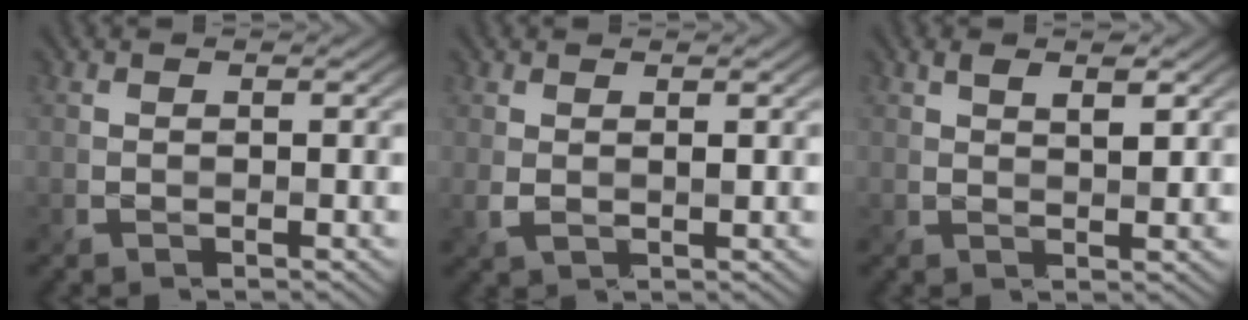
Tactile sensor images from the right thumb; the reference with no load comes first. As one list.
[{"total": 1.1, "force": [0.5, 0.3, 0.9], "torque": [-0.018, -0.004, 0.011]}, {"total": 2.5, "force": [1.3, 0.9, 2.0], "torque": [-0.034, -0.001, 0.022]}]